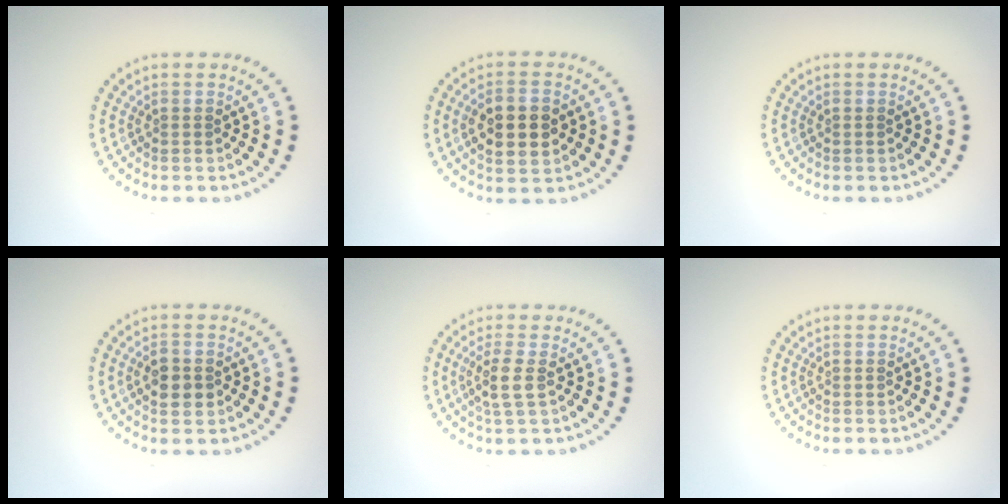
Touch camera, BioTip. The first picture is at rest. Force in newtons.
{"total": 4.9, "press": 4.9, "slide": 0.2}
{"total": 0.0}
{"total": 2.9, "press": 2.9, "slide": 0.1}
{"total": 2.3, "press": 2.1, "slide": 1.0}
{"total": 0.0}